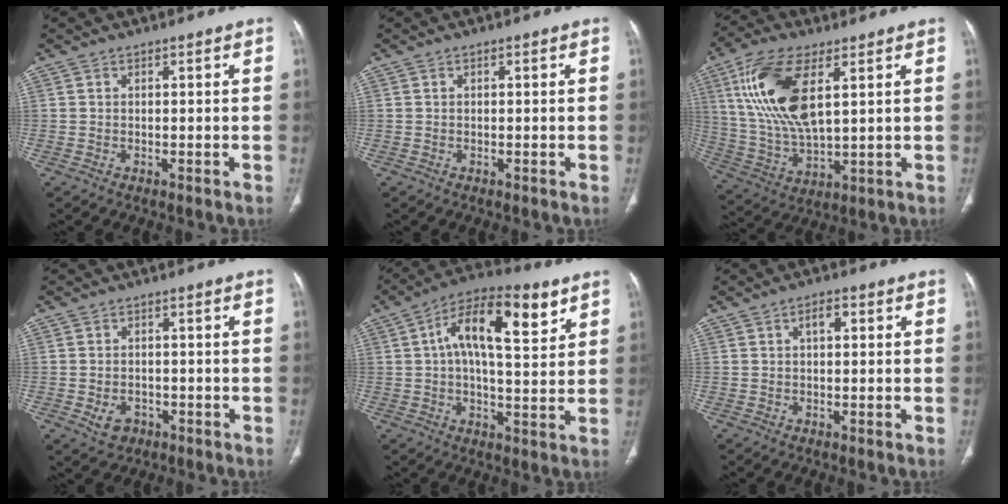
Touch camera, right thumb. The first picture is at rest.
{"total": 0.0}
{"total": 17.1, "force": [5.6, 7.3, 14.4], "torque": [-0.298, -0.017, 0.115]}
{"total": 3.9, "force": [-1.6, 3.0, 1.9], "torque": [-0.025, 0.008, -0.017]}
{"total": 15.7, "force": [5.8, 6.4, 13.1], "torque": [-0.192, 0.006, 0.084]}
{"total": 2.7, "force": [0.8, 1.3, 2.2], "torque": [-0.034, 0.010, 0.011]}